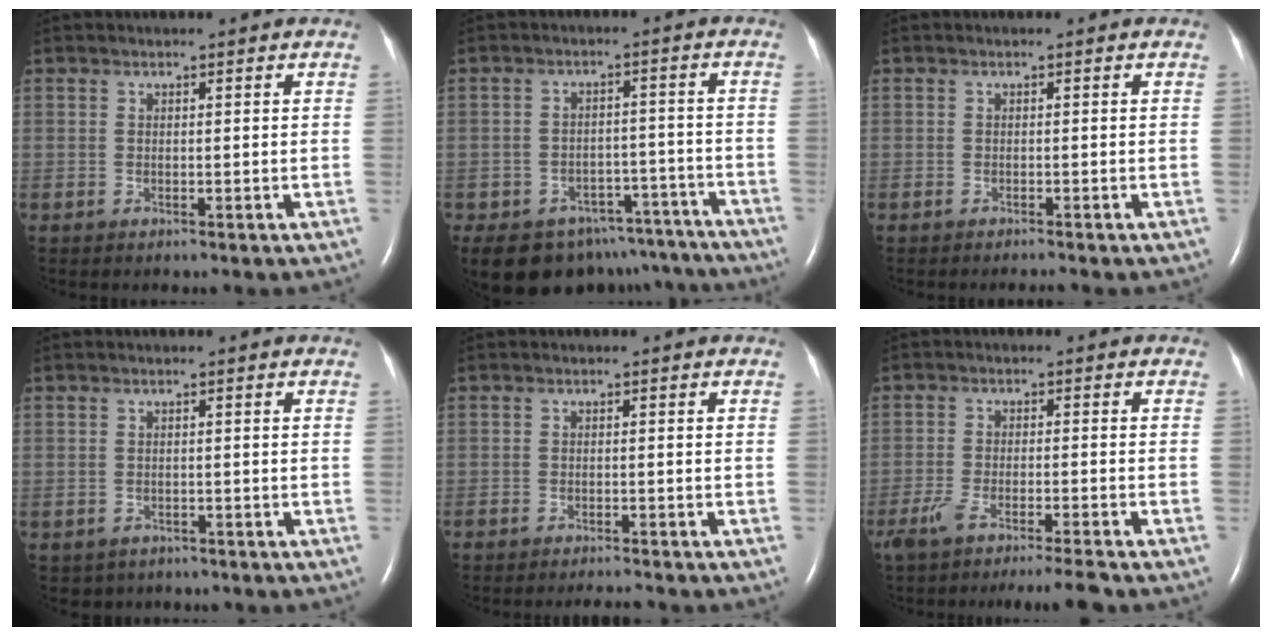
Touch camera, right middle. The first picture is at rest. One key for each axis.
{"total": 14.5, "fx": -11.7, "fy": 7.7, "fz": 3.7, "tx": -0.051, "ty": 0.024, "tz": -0.139}
{"total": 0.9, "fx": -0.8, "fy": -0.2, "fz": 0.2, "tx": -0.008, "ty": -0.002, "tz": -0.012}
{"total": 2.5, "fx": -1.8, "fy": 1.8, "fz": 0.1, "tx": -0.008, "ty": 0.005, "tz": -0.021}
{"total": 2.6, "fx": -2.6, "fy": 0.0, "fz": 0.6, "tx": -0.012, "ty": -0.010, "tz": -0.038}
{"total": 8.3, "fx": -6.9, "fy": -0.6, "fz": 4.6, "tx": -0.073, "ty": -0.015, "tz": -0.113}